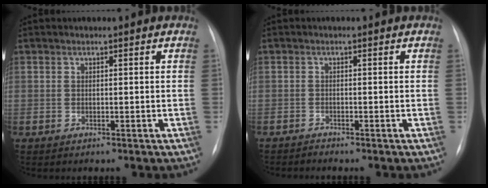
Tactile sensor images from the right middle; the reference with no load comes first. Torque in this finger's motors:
{"motor_torque": [-0.28, -0.18, -0.03, -0.01]}